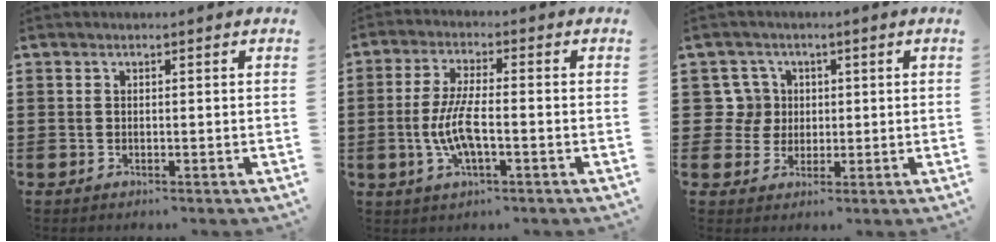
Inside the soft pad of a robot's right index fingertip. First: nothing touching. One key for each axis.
{"total": 6.8, "fx": -1.6, "fy": 1.9, "fz": 6.3, "tx": -0.143, "ty": -0.008, "tz": -0.039}
{"total": 5.3, "fx": 0.9, "fy": 5.0, "fz": 1.3, "tx": -0.047, "ty": 0.016, "tz": 0.017}